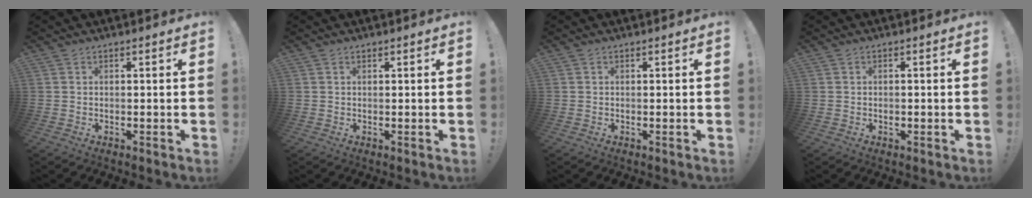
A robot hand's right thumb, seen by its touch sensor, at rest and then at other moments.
{"total": 0.0}
{"total": 0.0}
{"total": 0.9, "force": [-0.5, 0.6, 0.5], "torque": [-0.009, 0.003, -0.008]}